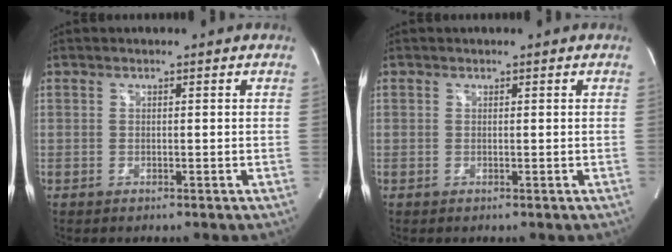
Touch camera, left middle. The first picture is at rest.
{"total": 0.0}